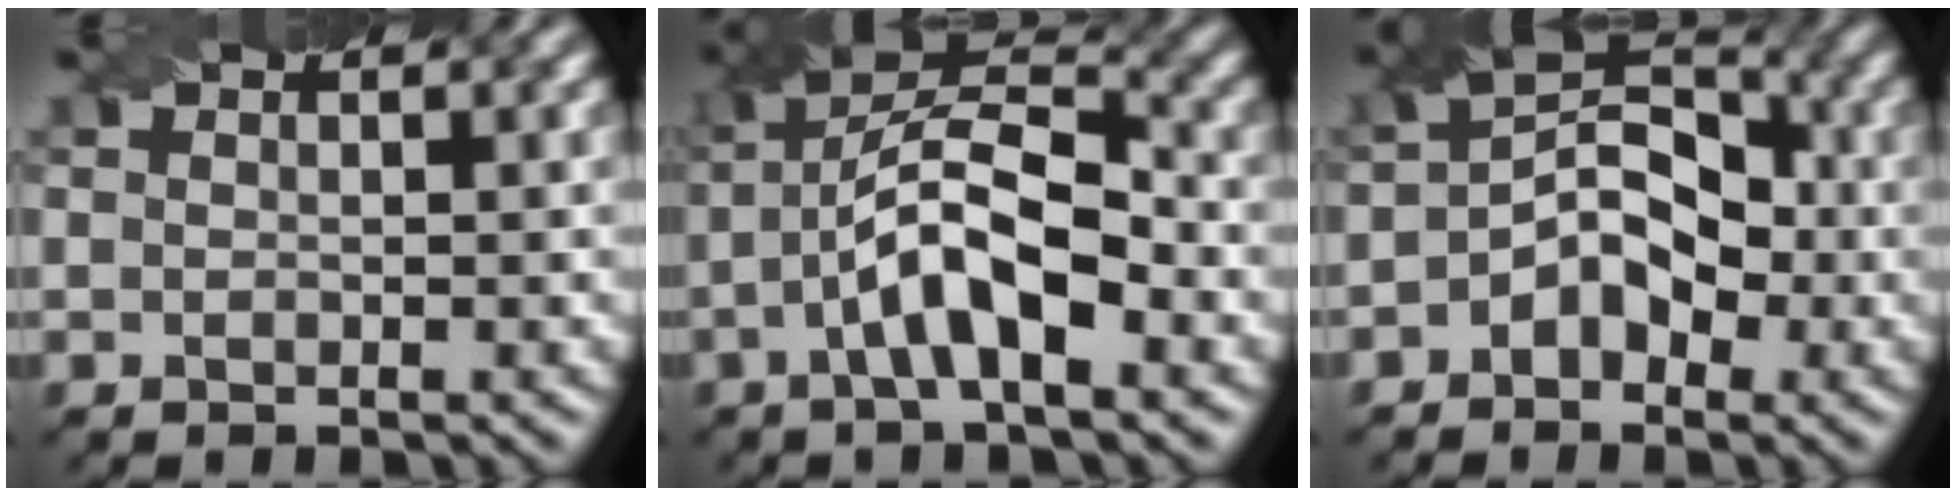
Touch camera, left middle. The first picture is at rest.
{"total": 8.3, "force": [-2.0, 2.9, 7.6], "torque": [-0.141, 0.020, -0.040]}
{"total": 5.3, "force": [-1.2, 3.7, 3.6], "torque": [-0.044, 0.013, -0.029]}